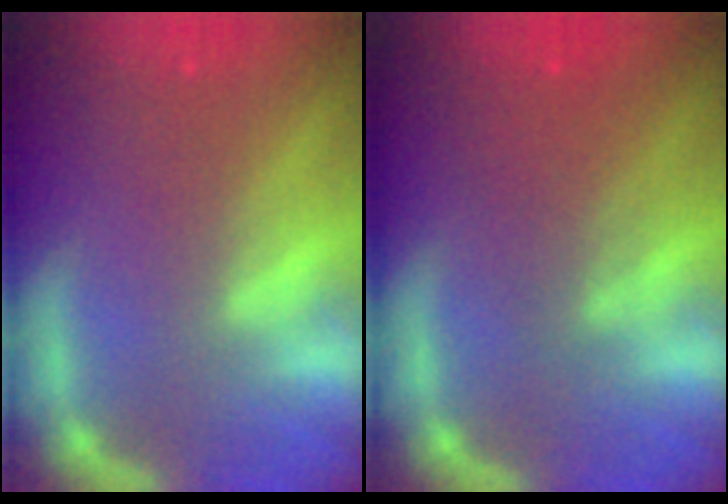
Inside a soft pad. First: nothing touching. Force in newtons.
{"total": 3.6}